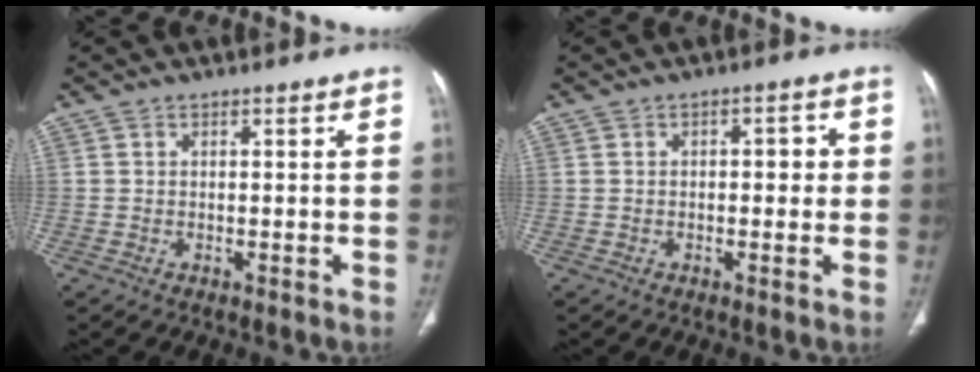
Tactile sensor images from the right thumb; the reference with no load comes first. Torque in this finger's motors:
{"motor_torque": [-0.50, 0.19, -0.03, 0.48, 0.06]}